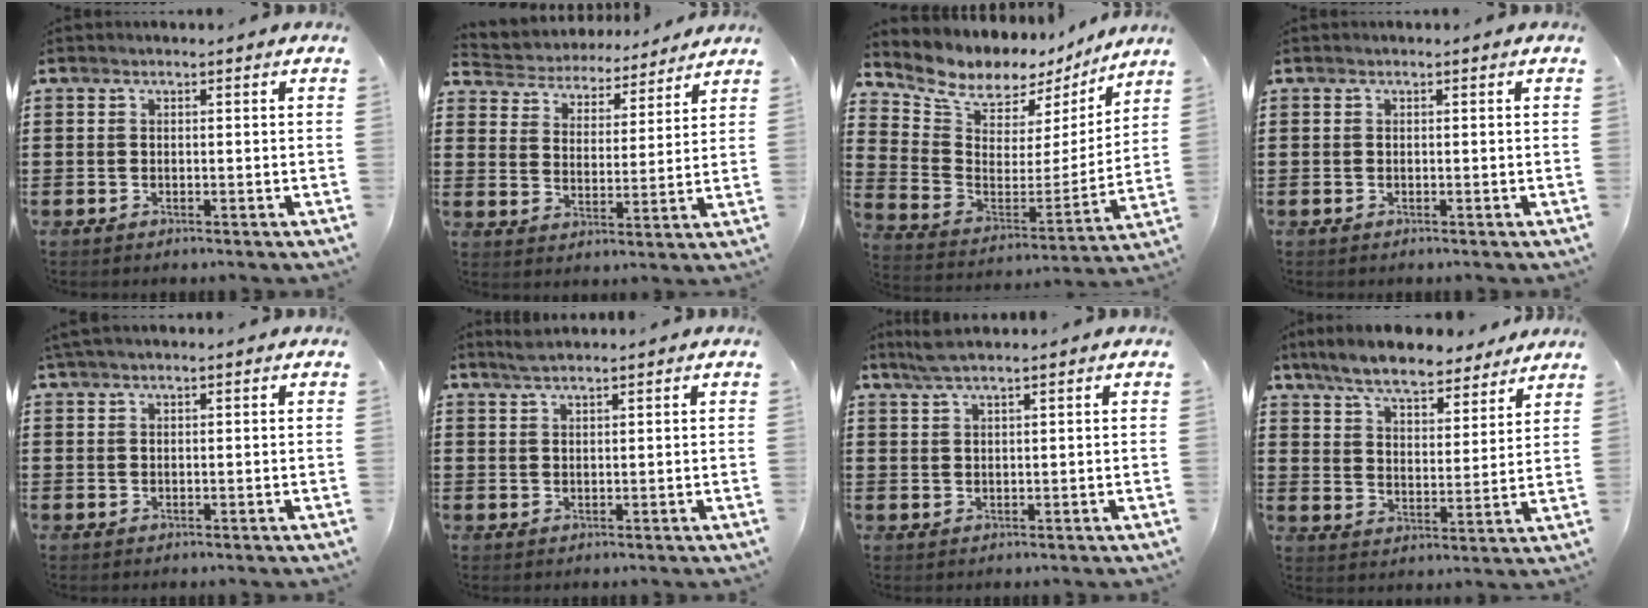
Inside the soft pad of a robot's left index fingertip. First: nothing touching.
{"total": 4.3, "force": [4.2, 0.3, -0.3], "torque": [-0.021, -0.034, 0.068]}
{"total": 7.4, "force": [6.5, 3.4, 1.3], "torque": [-0.055, -0.055, 0.112]}
{"total": 0.0}
{"total": 1.0, "force": [0.6, 0.1, 0.8], "torque": [-0.016, 0.000, 0.012]}
{"total": 1.9, "force": [1.7, 0.1, 0.9], "torque": [-0.019, 0.001, 0.031]}
{"total": 2.6, "force": [2.0, 0.0, 1.6], "torque": [-0.035, 0.002, 0.037]}
{"total": 7.8, "force": [7.1, 1.3, 2.8], "torque": [-0.084, -0.028, 0.129]}